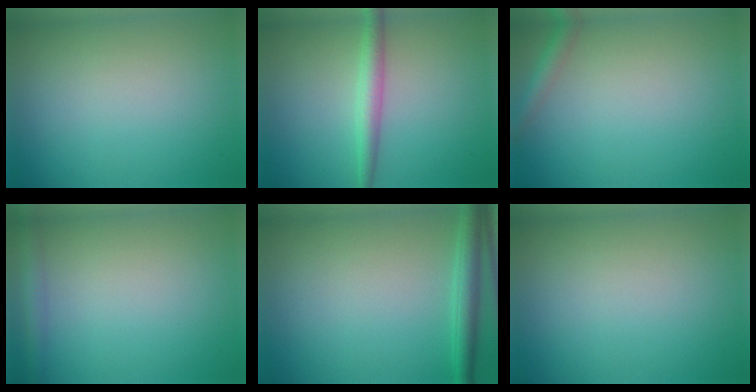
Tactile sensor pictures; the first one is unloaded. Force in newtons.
{"total": 2.5, "press": 2.5, "slide": 0.0}
{"total": 1.8, "press": 1.8, "slide": 0.1}
{"total": 2.1, "press": 2.1, "slide": 0.1}
{"total": 2.5, "press": 2.5, "slide": 0.1}
{"total": 0.0}